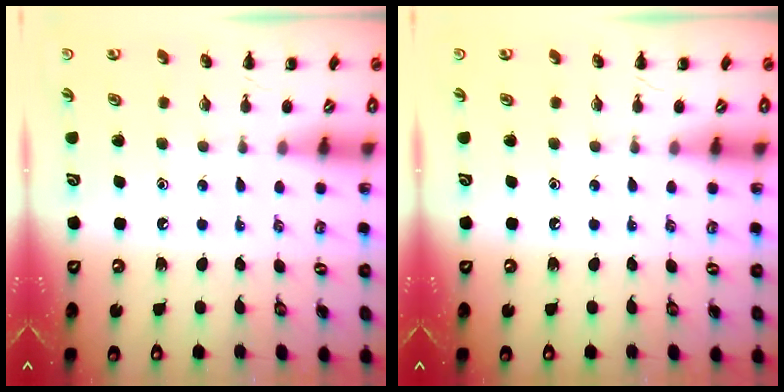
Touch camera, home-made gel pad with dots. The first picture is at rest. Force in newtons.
{"total": 0.0}